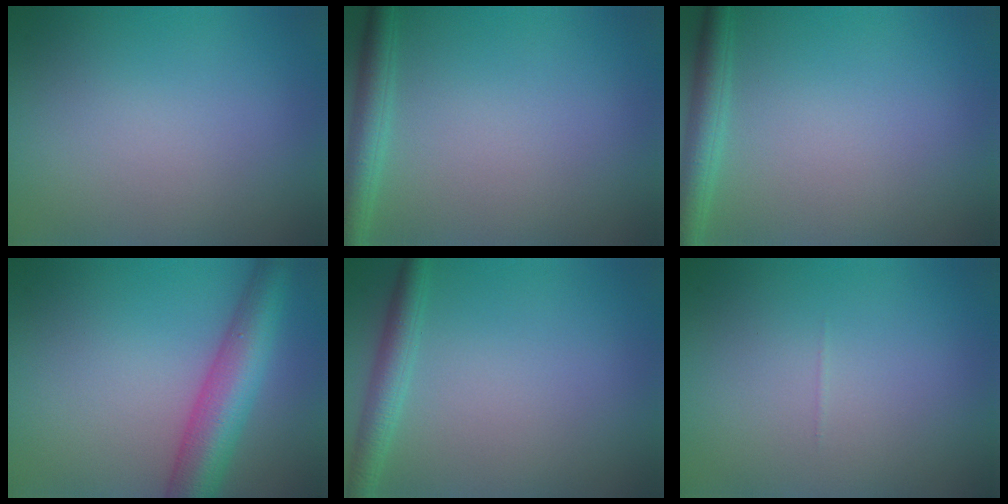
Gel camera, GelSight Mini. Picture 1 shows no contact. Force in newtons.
{"total": 2.7, "press": 2.7, "slide": 0.1}
{"total": 2.7, "press": 2.7, "slide": 0.1}
{"total": 6.5, "press": 6.5, "slide": 0.2}
{"total": 2.5, "press": 2.5, "slide": 0.1}
{"total": 0.0}